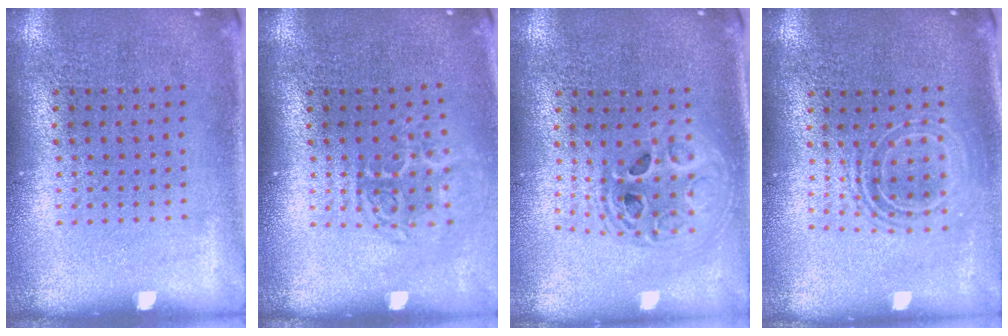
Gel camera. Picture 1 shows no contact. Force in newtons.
{"total": 1.6, "press": 1.2, "slide": 1.2}
{"total": 1.9, "press": 1.5, "slide": 1.1}
{"total": 1.8, "press": 1.3, "slide": 1.1}